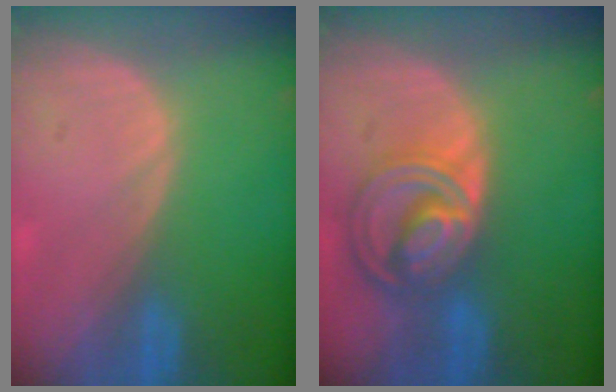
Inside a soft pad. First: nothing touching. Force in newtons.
{"total": 8.5, "press": 7.3, "slide": 4.4}